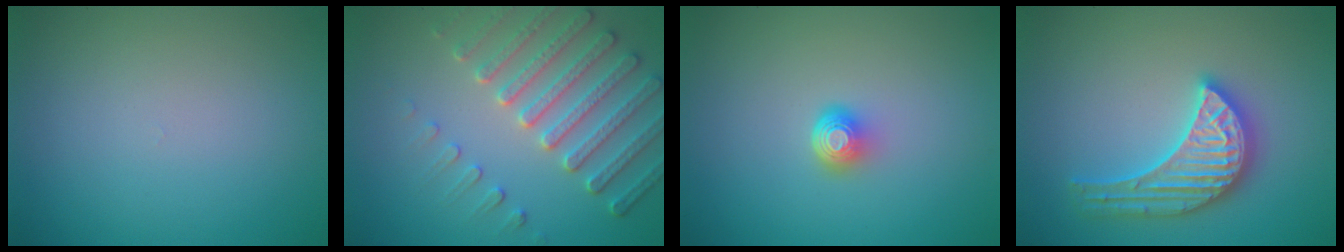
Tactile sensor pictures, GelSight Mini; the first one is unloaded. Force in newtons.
{"total": 5.2, "press": 4.7, "slide": 2.2}
{"total": 2.1, "press": 1.4, "slide": 1.6}
{"total": 5.5, "press": 5.4, "slide": 0.6}